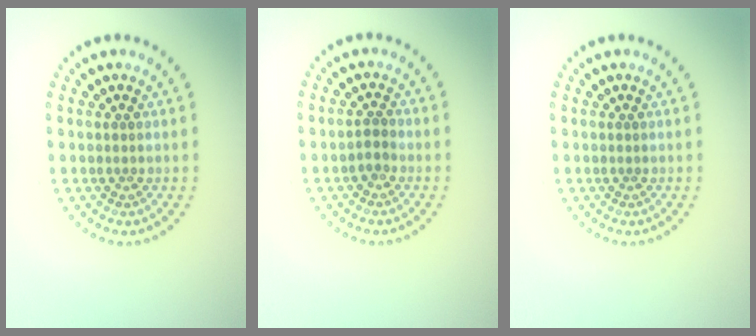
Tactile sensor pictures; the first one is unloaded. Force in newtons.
{"total": 0.9, "press": 0.6, "slide": 0.6}
{"total": 0.0}